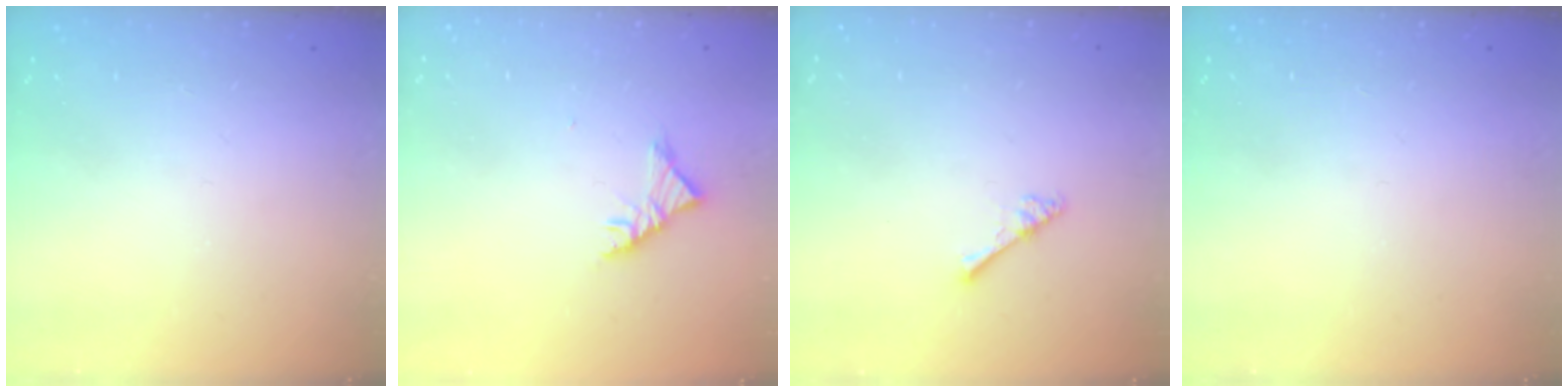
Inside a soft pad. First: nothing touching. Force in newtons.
{"total": 3.4, "press": 3.3, "slide": 0.8}
{"total": 2.4, "press": 2.4, "slide": 0.4}
{"total": 0.0}